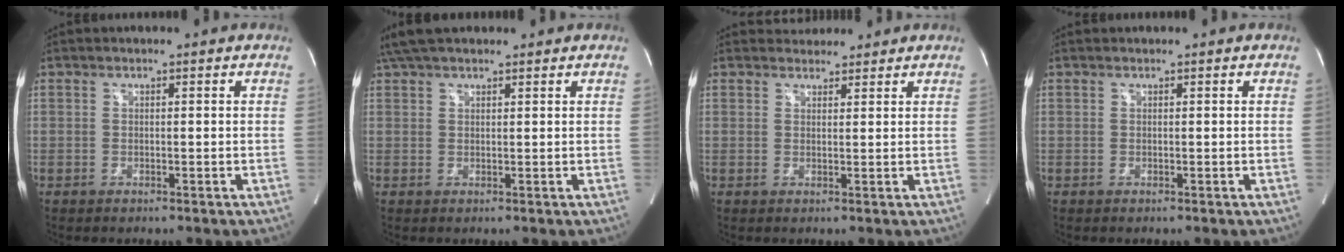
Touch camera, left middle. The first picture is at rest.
{"total": 6.8, "force": [5.6, 2.1, 3.3], "torque": [-0.061, 0.039, 0.104]}
{"total": 2.8, "force": [2.6, 1.1, -0.2], "torque": [0.002, 0.014, 0.039]}
{"total": 0.0}